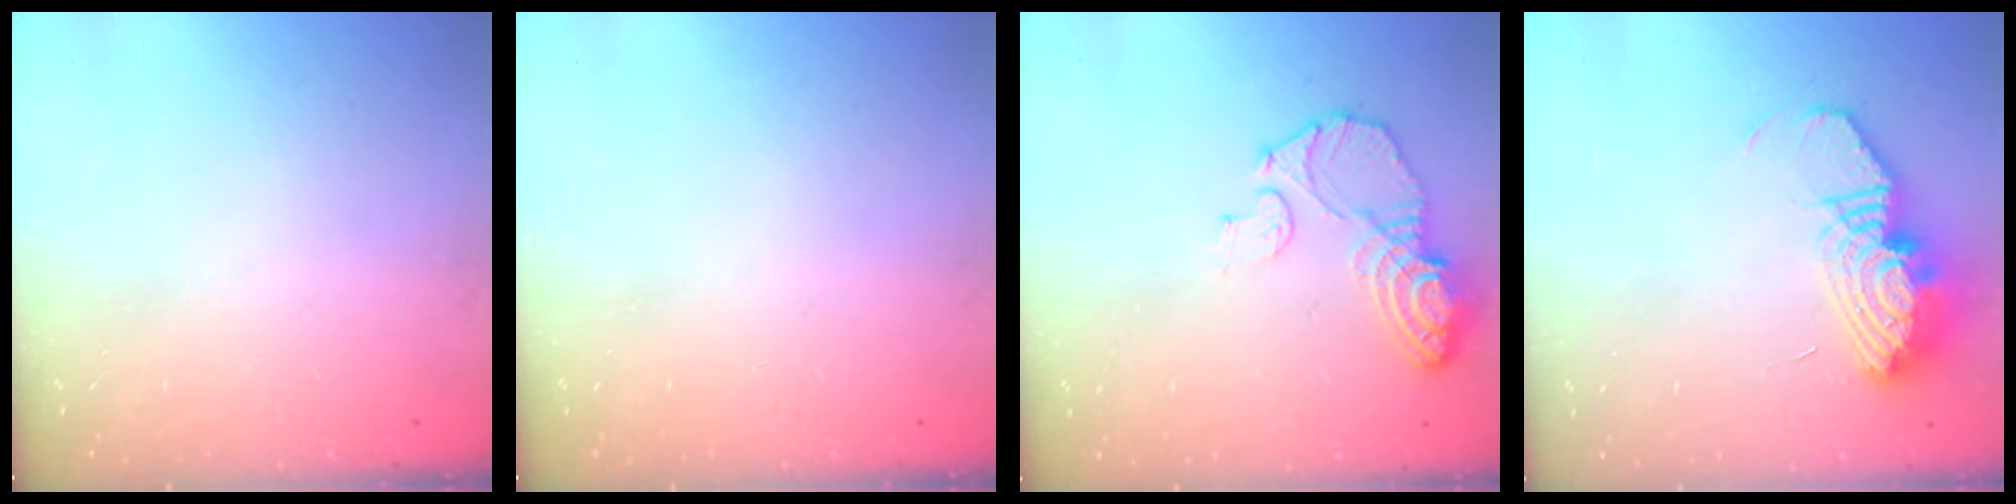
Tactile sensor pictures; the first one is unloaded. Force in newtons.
{"total": 0.0}
{"total": 10.5, "press": 10.4, "slide": 0.9}
{"total": 13.3, "press": 13.3, "slide": 1.1}